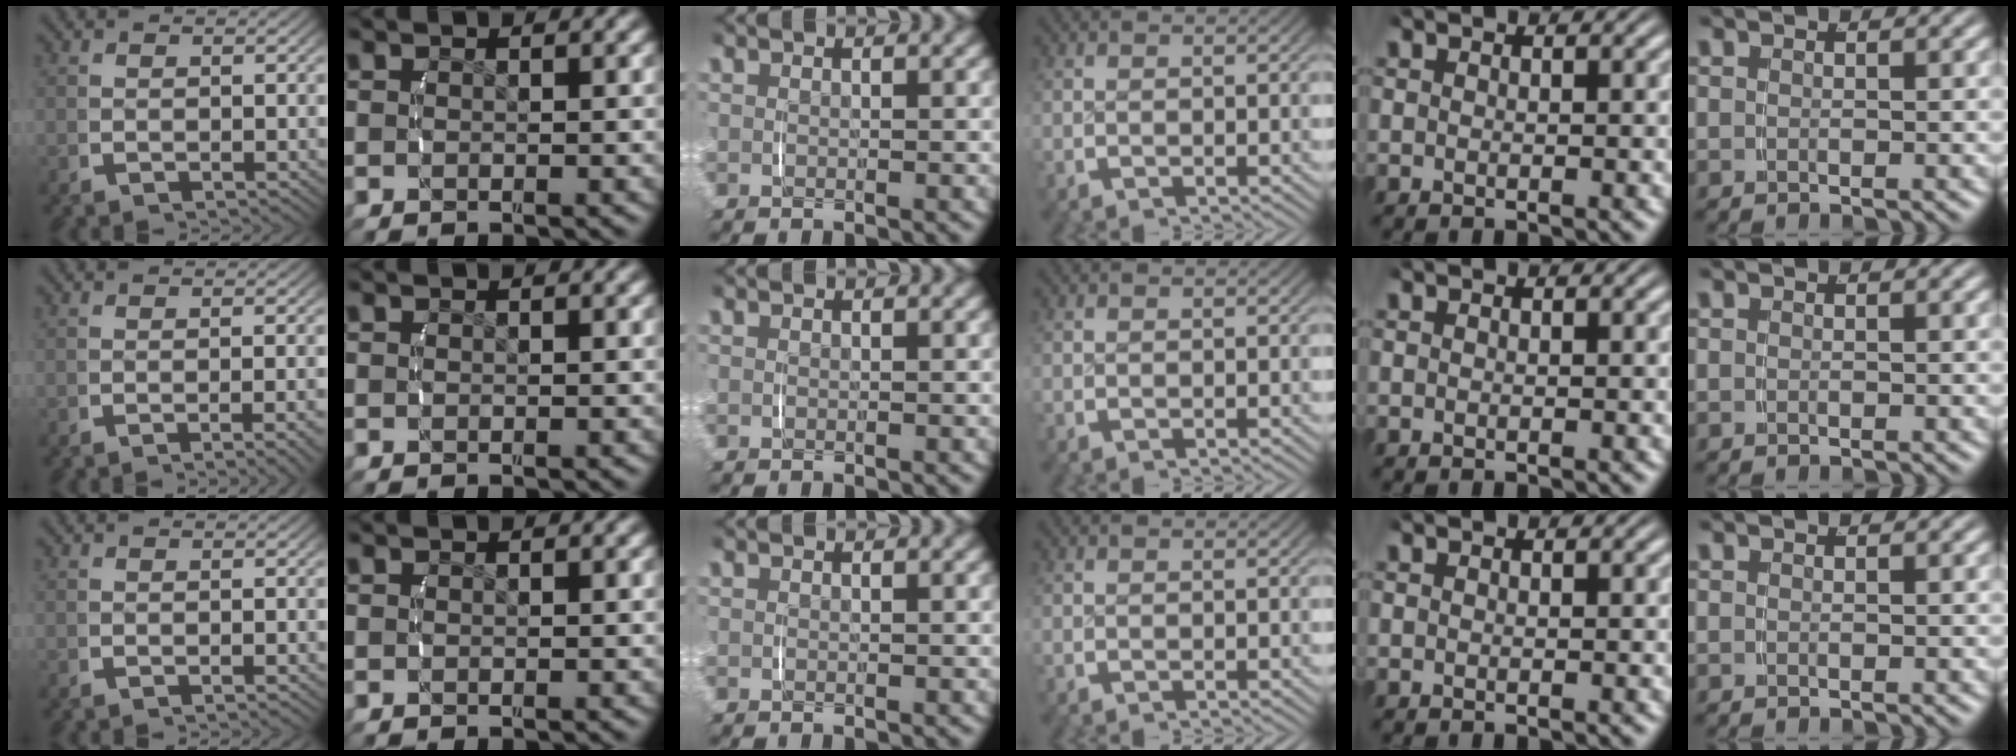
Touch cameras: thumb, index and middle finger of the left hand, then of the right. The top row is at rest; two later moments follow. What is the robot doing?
{"motion": "lift_and_place", "object": "measuring cup"}